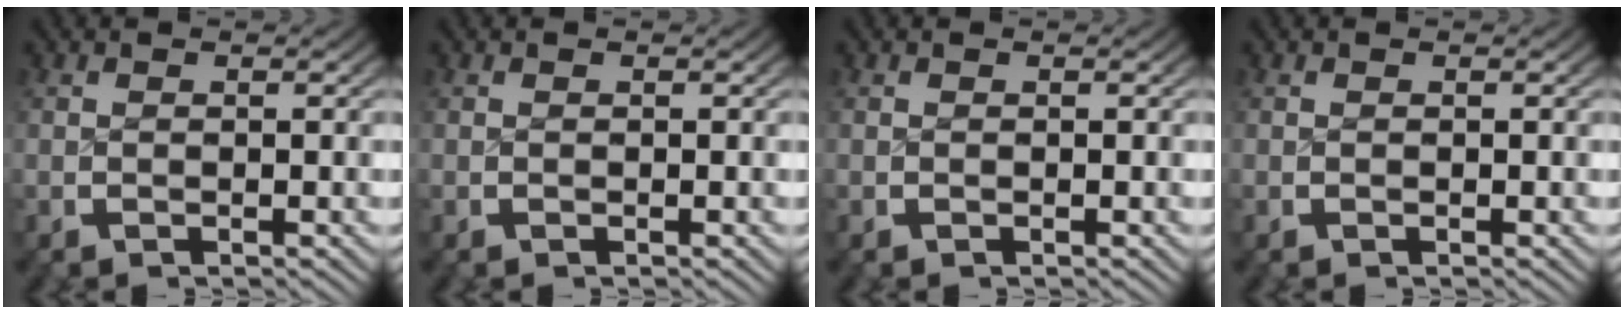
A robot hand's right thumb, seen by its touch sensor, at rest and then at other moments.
{"total": 0.0}
{"total": 0.0}
{"total": 0.0}